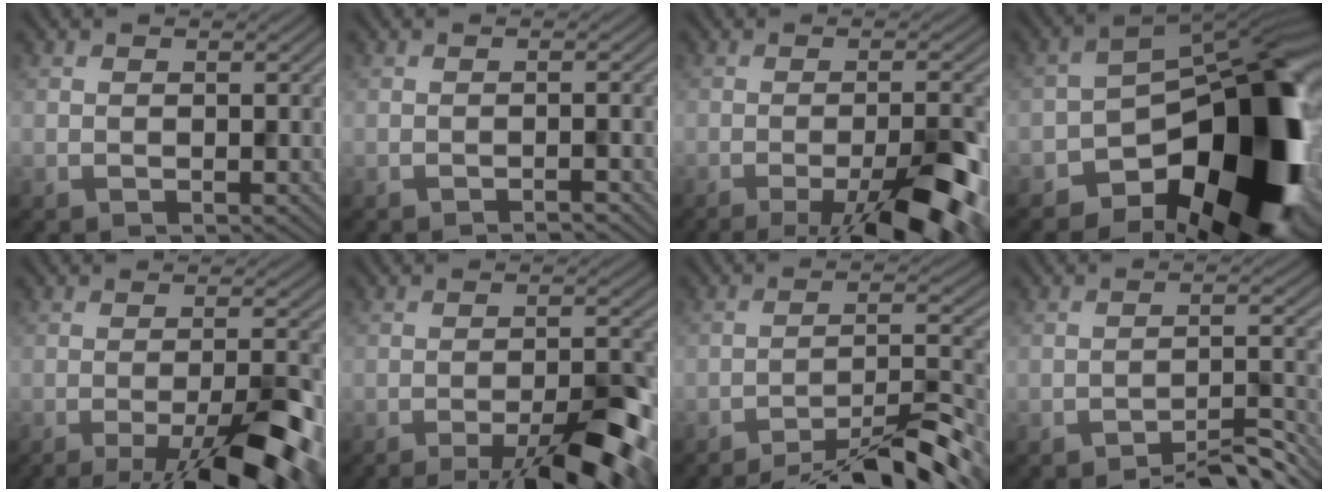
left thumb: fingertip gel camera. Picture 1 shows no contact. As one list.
[{"total": 1.0, "force": [-0.8, -0.5, 0.2], "torque": [-0.004, 0.007, -0.015]}, {"total": 10.7, "force": [-5.9, 1.5, 8.8], "torque": [-0.128, 0.005, -0.084]}, {"total": 18.2, "force": [-8.0, 9.6, 13.3], "torque": [-0.157, -0.013, -0.133]}, {"total": 11.5, "force": [-6.1, 1.9, 9.6], "torque": [-0.133, 0.006, -0.087]}, {"total": 8.8, "force": [-5.6, 1.0, 6.7], "torque": [-0.099, 0.007, -0.082]}, {"total": 10.2, "force": [-8.3, 1.1, 5.7], "torque": [-0.091, 0.010, -0.120]}, {"total": 4.3, "force": [-3.8, 0.1, 2.1], "torque": [-0.031, 0.013, -0.061]}]